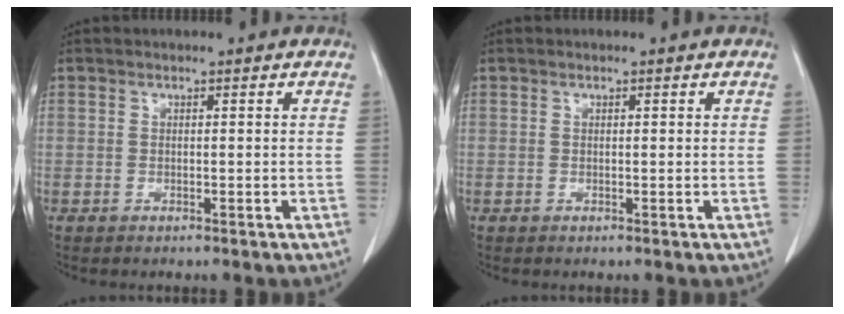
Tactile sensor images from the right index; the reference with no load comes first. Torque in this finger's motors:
{"motor_torque": [-0.32, 0.04, -0.03, 0.02]}